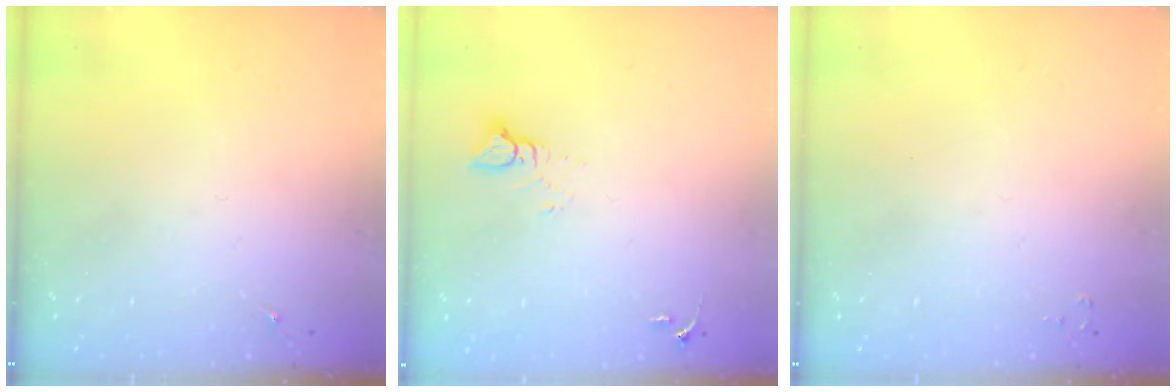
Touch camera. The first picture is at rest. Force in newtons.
{"total": 4.2, "press": 4.2, "slide": 0.2}
{"total": 2.0, "press": 2.0, "slide": 0.3}